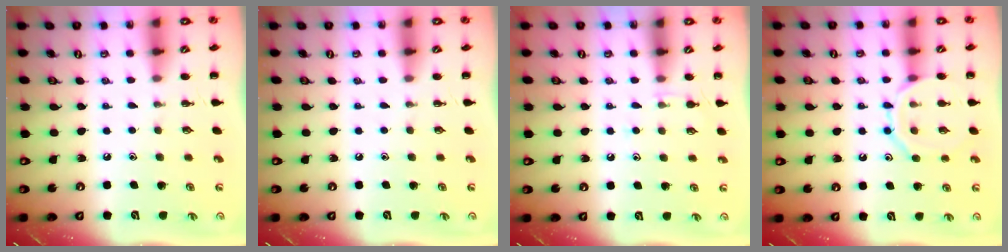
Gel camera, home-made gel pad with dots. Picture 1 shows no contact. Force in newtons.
{"total": 0.0}
{"total": 4.8, "press": 4.5, "slide": 1.6}
{"total": 11.2, "press": 11.1, "slide": 0.7}